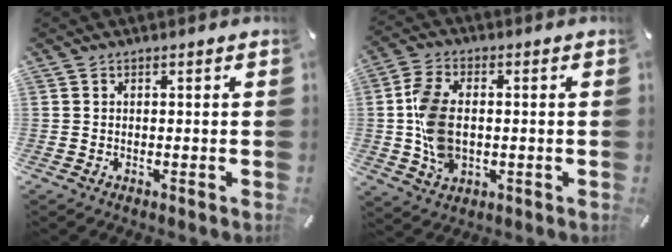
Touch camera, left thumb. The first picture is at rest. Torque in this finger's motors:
{"motor_torque": [1.11, 1.15, 1.42, -0.09, 0.19]}